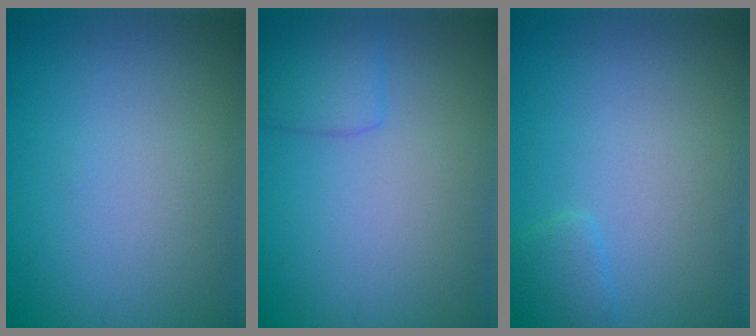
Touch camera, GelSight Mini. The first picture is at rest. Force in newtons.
{"total": 2.0, "press": 1.9, "slide": 0.1}
{"total": 1.2, "press": 1.2, "slide": 0.1}